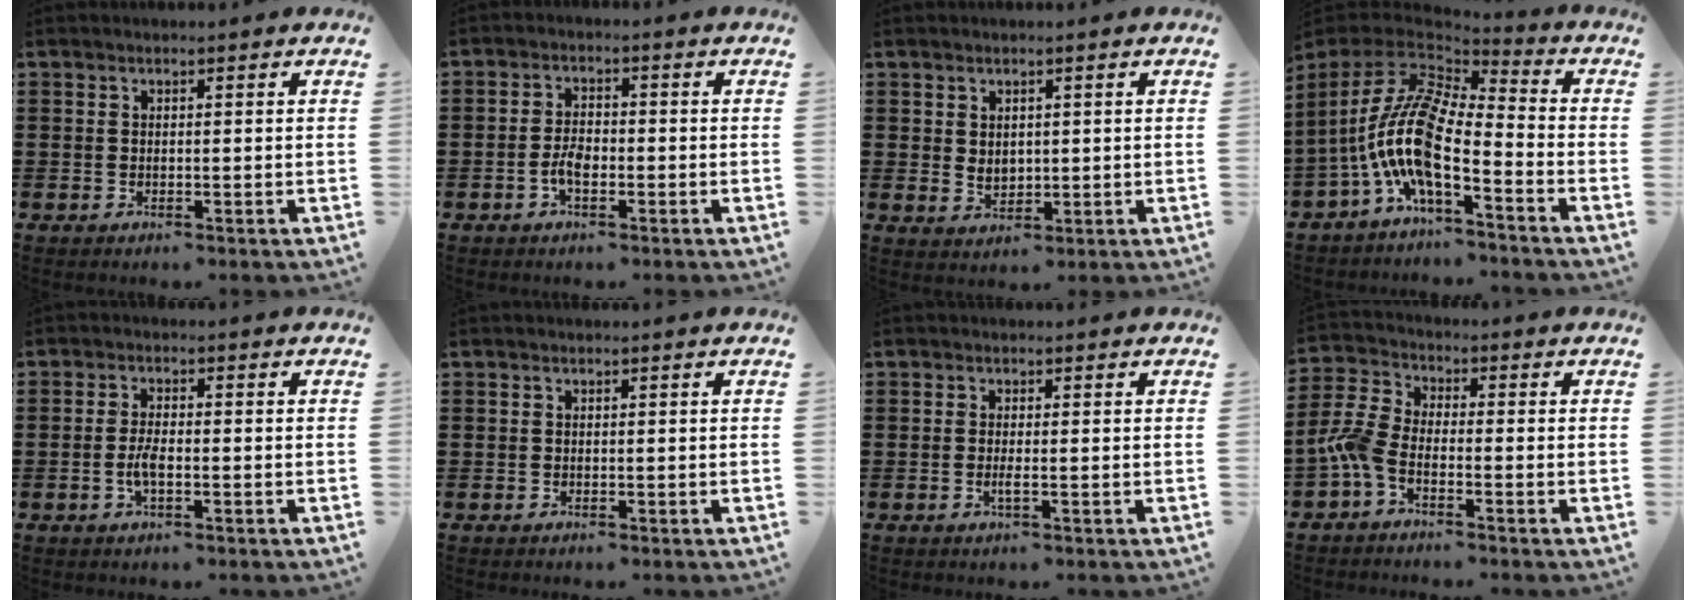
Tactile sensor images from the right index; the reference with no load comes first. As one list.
[{"total": 3.1, "force": [-1.2, 1.5, 2.5], "torque": [-0.061, 0.000, -0.027]}, {"total": 2.1, "force": [1.0, 1.7, 0.8], "torque": [-0.020, 0.008, 0.018]}, {"total": 11.2, "force": [-3.4, 3.5, 10.1], "torque": [-0.247, -0.028, -0.087]}, {"total": 3.0, "force": [-0.9, 0.9, 2.7], "torque": [-0.064, -0.002, -0.021]}, {"total": 0.0}, {"total": 1.4, "force": [-0.4, 0.0, 1.4], "torque": [-0.032, -0.006, -0.010]}, {"total": 5.6, "force": [-3.0, 2.3, 4.2], "torque": [-0.124, -0.012, -0.067]}]